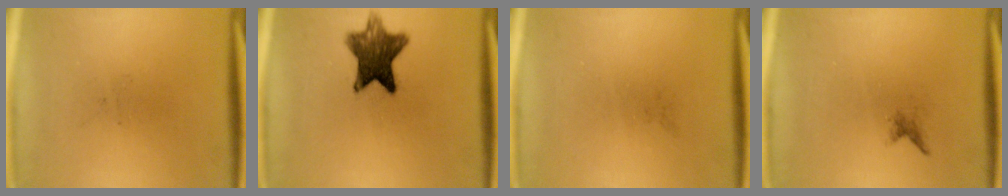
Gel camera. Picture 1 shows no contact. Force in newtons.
{"total": 9.9}
{"total": 0.0}
{"total": 0.7}